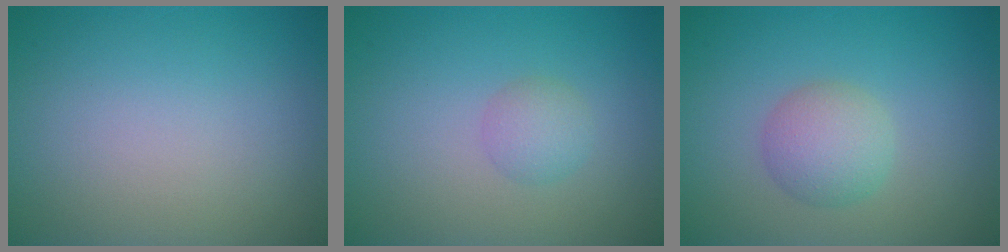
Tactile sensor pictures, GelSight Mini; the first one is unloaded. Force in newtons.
{"total": 1.5, "press": 1.5, "slide": 0.0}
{"total": 3.0, "press": 3.0, "slide": 0.0}